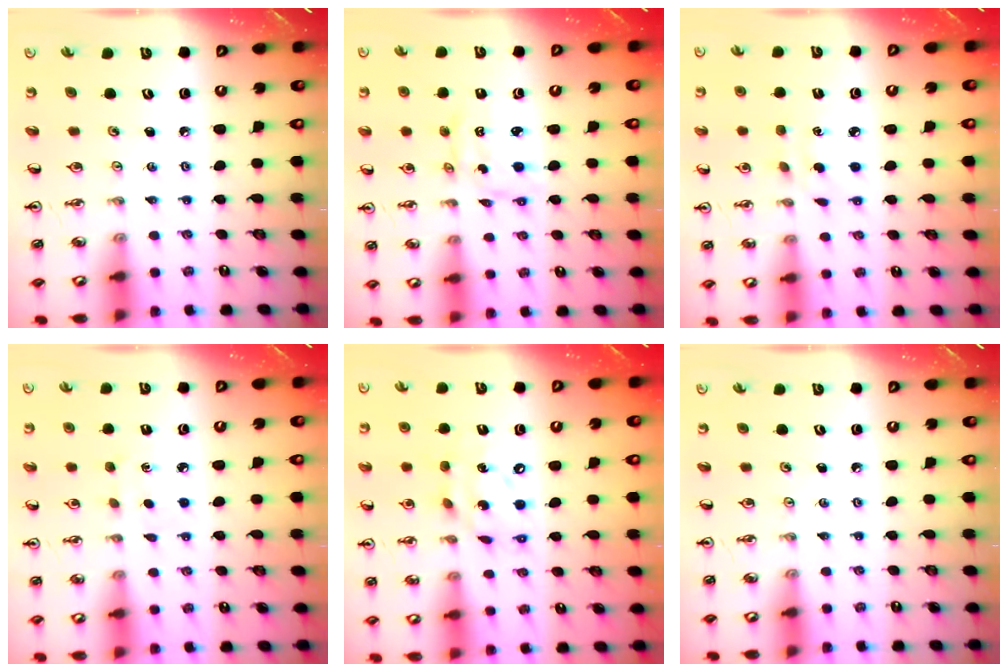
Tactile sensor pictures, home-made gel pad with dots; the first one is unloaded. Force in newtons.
{"total": 2.4, "press": 2.4, "slide": 0.1}
{"total": 3.9, "press": 3.9, "slide": 0.5}
{"total": 4.2, "press": 4.1, "slide": 0.5}
{"total": 12.1, "press": 12.0, "slide": 0.8}
{"total": 0.0}